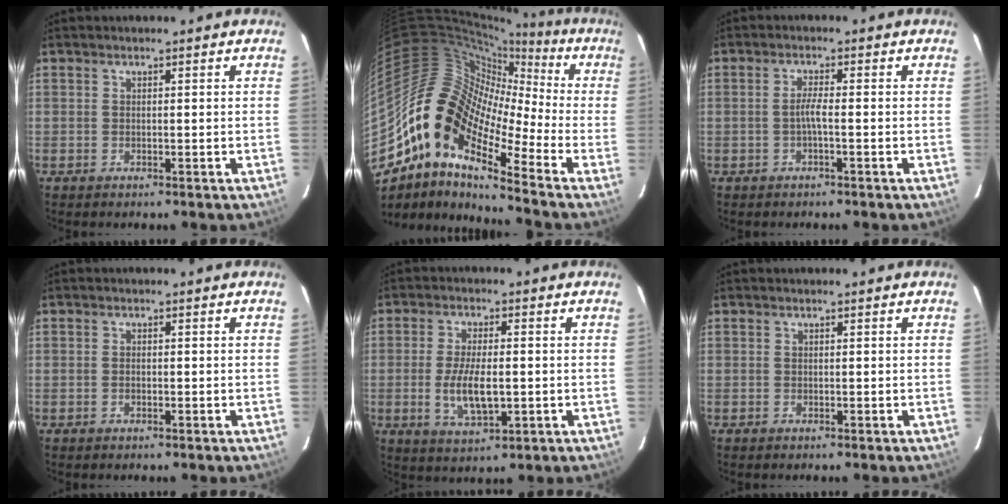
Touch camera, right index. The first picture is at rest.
{"total": 15.9, "force": [-8.0, 6.7, 12.0], "torque": [-0.181, -0.001, -0.171]}
{"total": 2.0, "force": [-0.8, -0.2, 1.8], "torque": [-0.036, 0.002, -0.016]}
{"total": 0.9, "force": [-0.2, 0.6, 0.6], "torque": [-0.013, 0.002, -0.005]}
{"total": 8.2, "force": [-1.3, 3.2, 7.4], "torque": [-0.147, -0.010, -0.019]}
{"total": 0.0}